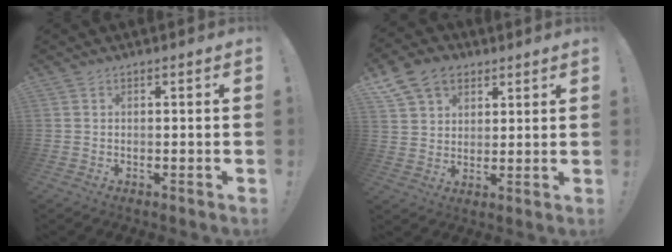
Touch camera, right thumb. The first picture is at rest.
{"total": 11.4, "force": [6.5, 8.3, 4.3], "torque": [-0.073, -0.026, 0.129]}